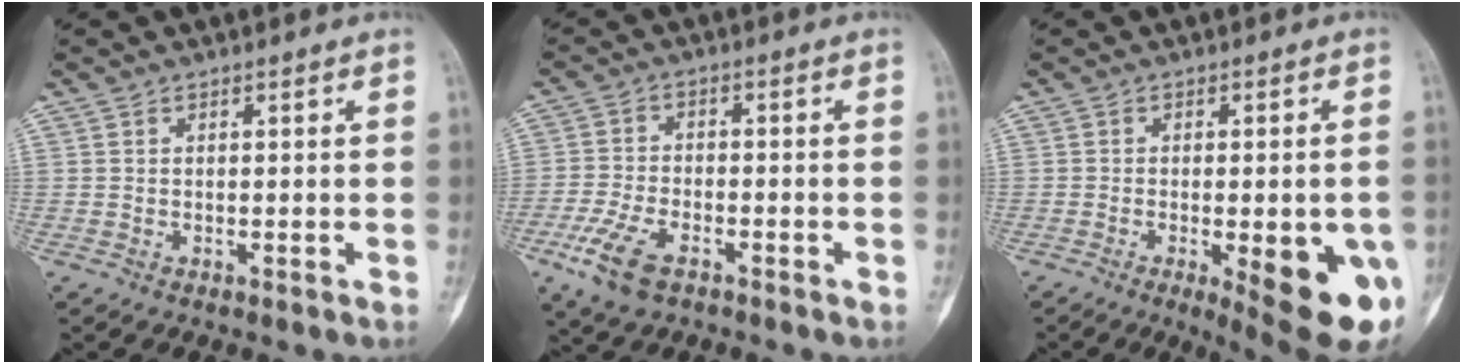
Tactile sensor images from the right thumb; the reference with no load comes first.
{"total": 8.7, "force": [-4.7, 4.5, 5.8], "torque": [-0.121, 0.008, -0.090]}
{"total": 15.5, "force": [-4.8, 5.2, 13.8], "torque": [-0.129, -0.001, -0.044]}